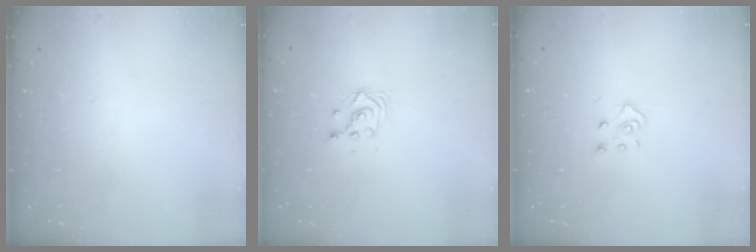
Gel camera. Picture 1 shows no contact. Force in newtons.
{"total": 2.8, "press": 2.8, "slide": 0.1}
{"total": 4.5, "press": 4.5, "slide": 0.4}